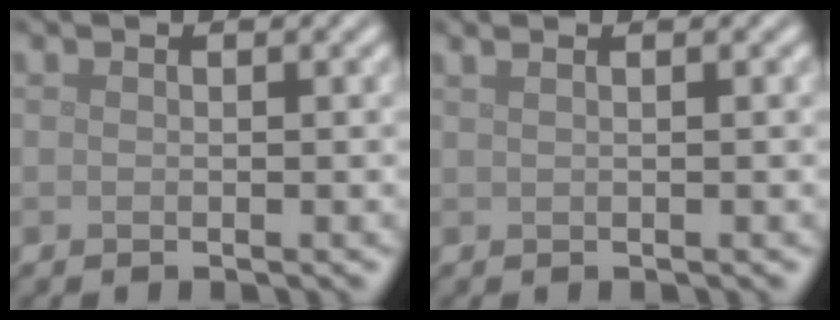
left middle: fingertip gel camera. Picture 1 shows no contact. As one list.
[{"total": 2.0, "force": [1.2, 1.0, 1.3], "torque": [-0.014, 0.002, -0.001]}]